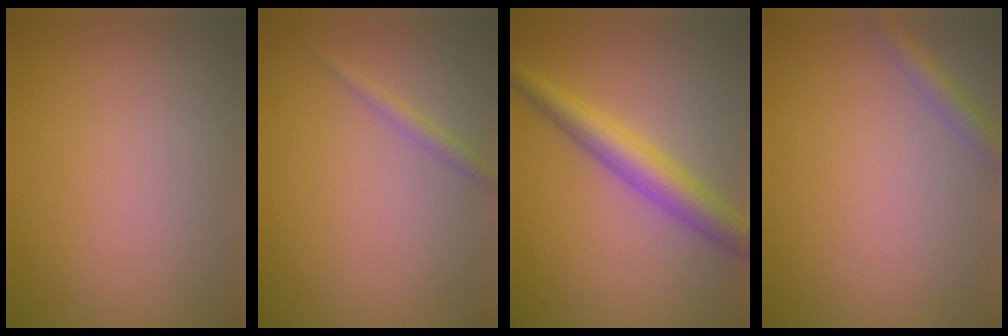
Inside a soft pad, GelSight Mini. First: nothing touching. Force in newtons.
{"total": 1.2, "press": 1.2, "slide": 0.1}
{"total": 4.5, "press": 4.5, "slide": 0.1}
{"total": 1.8, "press": 1.8, "slide": 0.1}